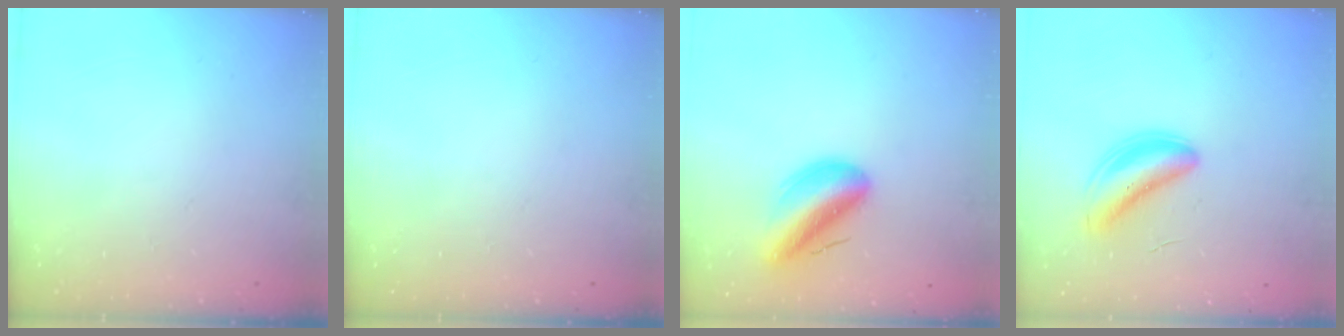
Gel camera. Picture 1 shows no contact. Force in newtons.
{"total": 0.0}
{"total": 11.6, "press": 11.3, "slide": 2.9}
{"total": 5.7, "press": 5.5, "slide": 1.5}